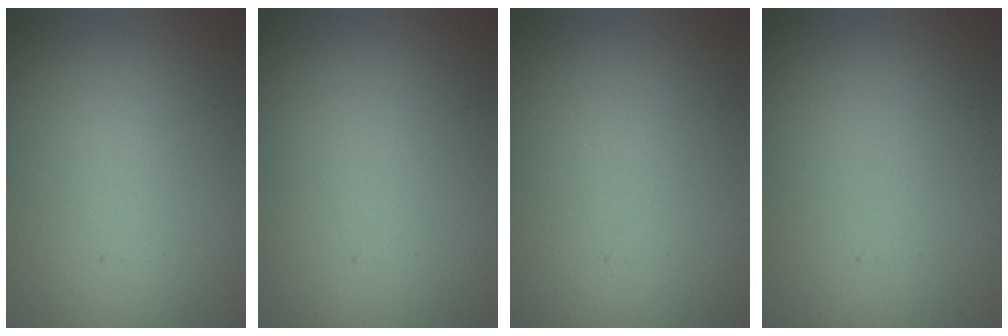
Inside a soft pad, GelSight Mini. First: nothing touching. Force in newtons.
{"total": 0.0}
{"total": 0.0}
{"total": 0.0}